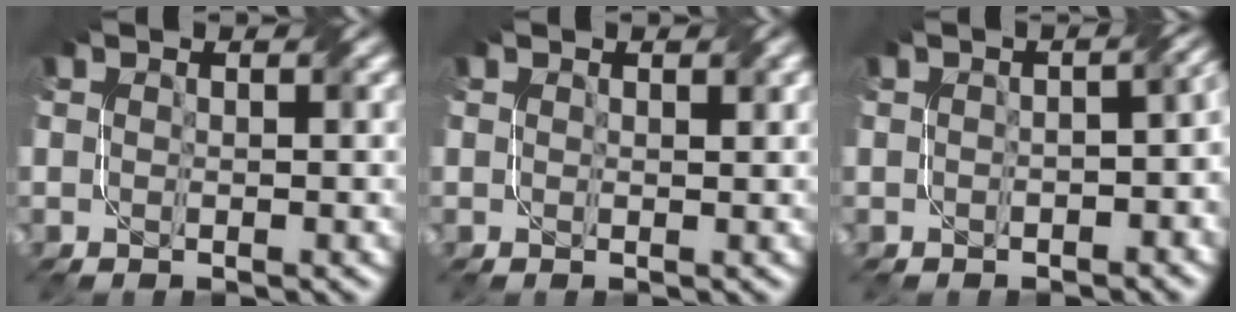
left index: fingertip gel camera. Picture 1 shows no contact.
{"total": 0.9, "force": [0.7, 0.3, 0.5], "torque": [-0.008, 0.001, 0.012]}
{"total": 4.8, "force": [-0.9, 2.5, 4.0], "torque": [-0.024, 0.001, -0.007]}